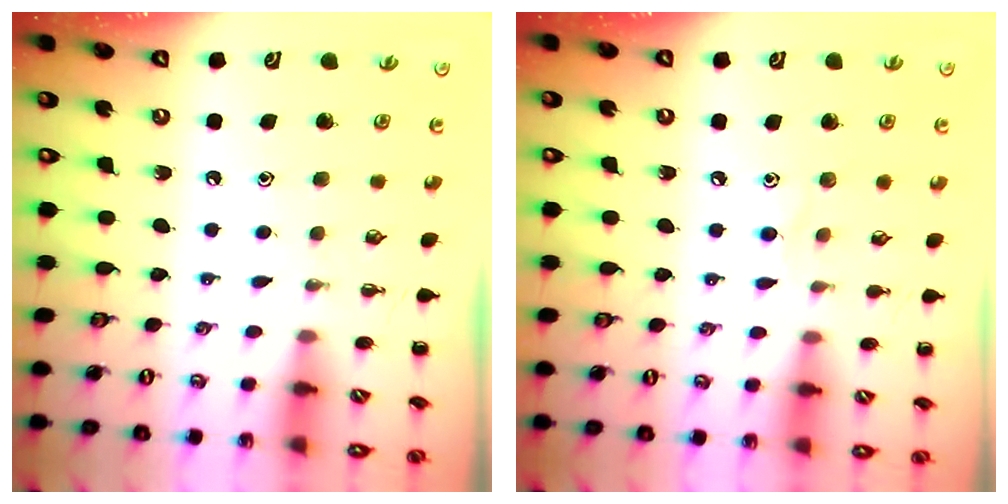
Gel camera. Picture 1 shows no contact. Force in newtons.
{"total": 5.7, "press": 5.4, "slide": 1.9}